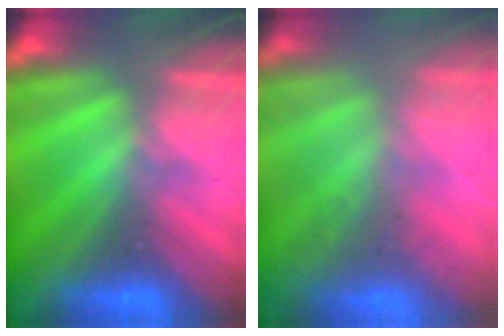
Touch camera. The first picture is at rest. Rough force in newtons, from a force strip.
{"total": 5.6}